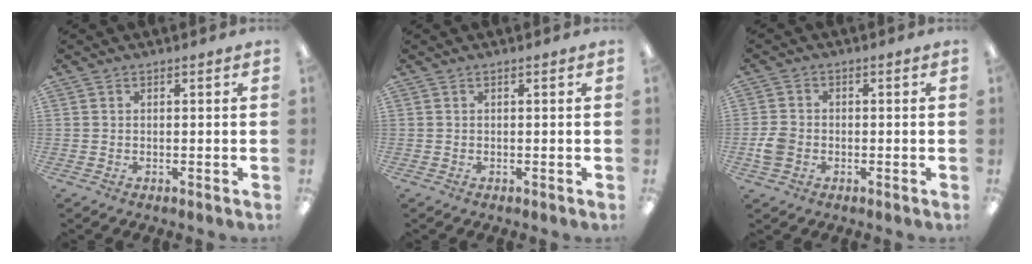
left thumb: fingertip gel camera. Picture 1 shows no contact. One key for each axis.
{"total": 0.0}
{"total": 4.7, "fx": -1.4, "fy": 3.7, "fz": 2.6, "tx": -0.046, "ty": 0.009, "tz": -0.024}